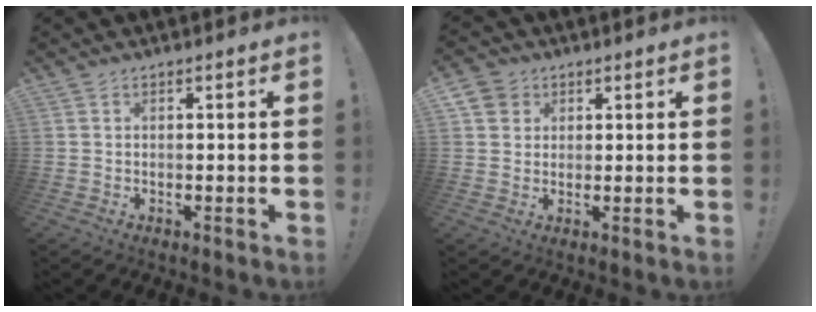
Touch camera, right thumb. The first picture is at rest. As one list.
[{"total": 5.4, "force": [2.7, 4.6, 1.1], "torque": [-0.019, -0.011, 0.052]}]